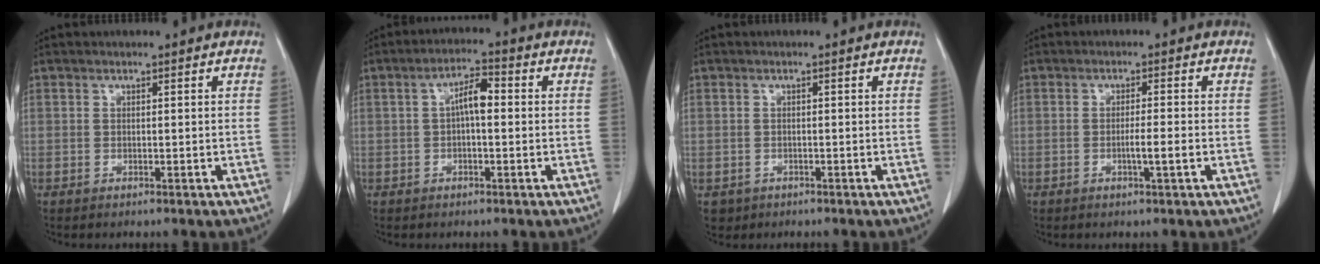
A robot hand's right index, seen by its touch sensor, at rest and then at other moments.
{"total": 4.5, "force": [0.2, 1.3, 4.3], "torque": [-0.077, 0.016, 0.000]}
{"total": 2.4, "force": [-0.9, 2.2, 0.1], "torque": [-0.002, 0.004, -0.013]}
{"total": 2.8, "force": [-0.9, -0.2, 2.6], "torque": [-0.045, -0.003, -0.016]}